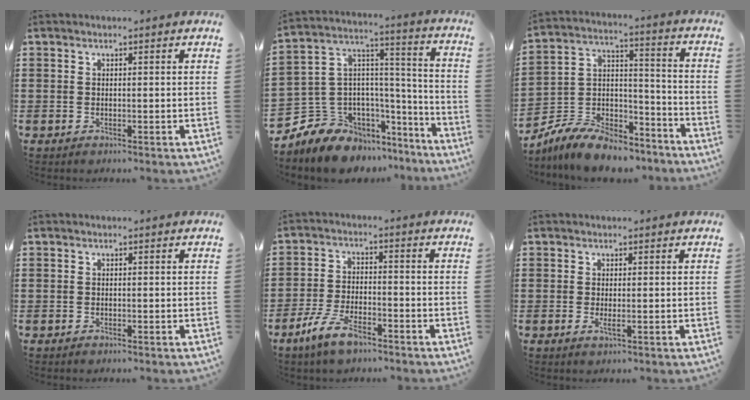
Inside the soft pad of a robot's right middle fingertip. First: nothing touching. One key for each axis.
{"total": 9.4, "fx": -7.4, "fy": 5.7, "fz": 0.3, "tx": -0.047, "ty": -0.006, "tz": -0.144}
{"total": 8.3, "fx": -7.4, "fy": 3.2, "fz": 2.0, "tx": -0.048, "ty": 0.017, "tz": -0.146}
{"total": 0.5, "fx": -0.5, "fy": 0.1, "fz": 0.1, "tx": -0.004, "ty": 0.000, "tz": -0.010}
{"total": 7.1, "fx": -4.8, "fy": 2.4, "fz": 4.5, "tx": -0.105, "ty": 0.000, "tz": -0.094}
{"total": 1.3, "fx": -0.3, "fy": 0.4, "fz": 1.2, "tx": -0.024, "ty": 0.001, "tz": -0.006}